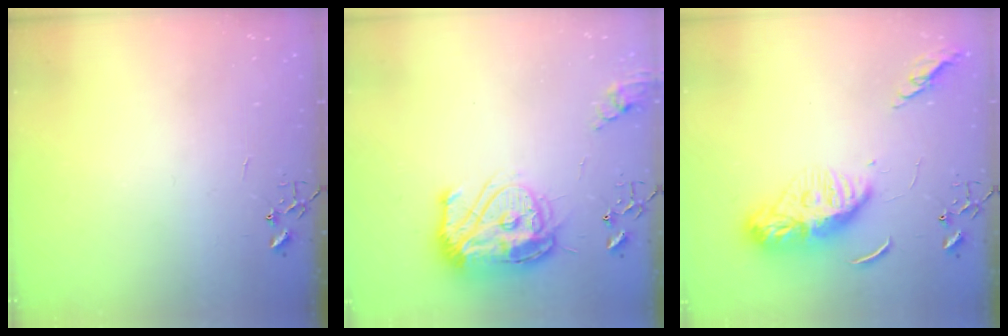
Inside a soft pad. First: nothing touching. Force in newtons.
{"total": 18.0, "press": 17.9, "slide": 1.6}
{"total": 12.9, "press": 12.8, "slide": 1.1}